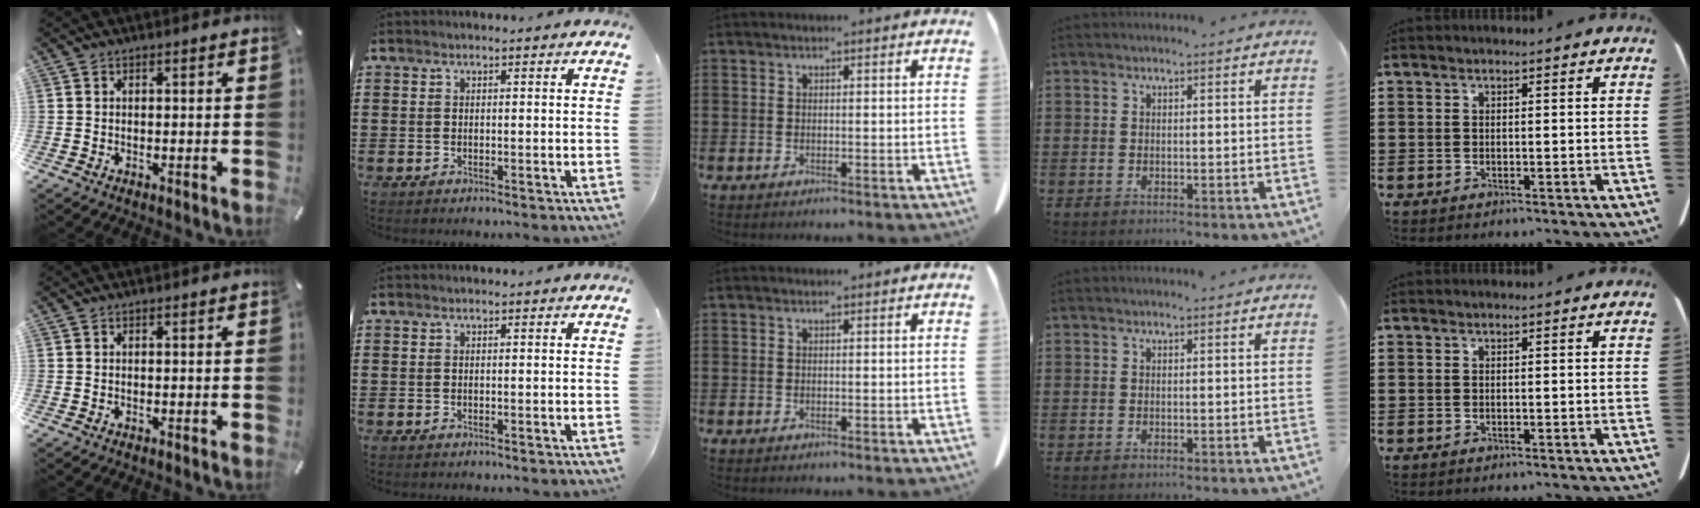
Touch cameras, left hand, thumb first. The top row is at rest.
{}